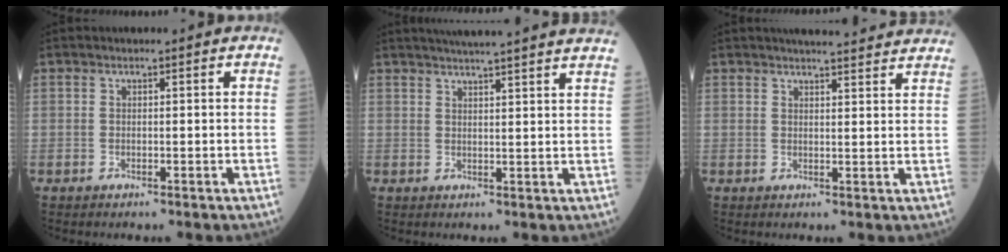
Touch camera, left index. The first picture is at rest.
{"total": 17.0, "force": [15.5, -0.3, 6.9], "torque": [-0.110, 0.003, 0.192]}
{"total": 12.1, "force": [11.2, 1.3, 4.3], "torque": [-0.049, 0.013, 0.124]}